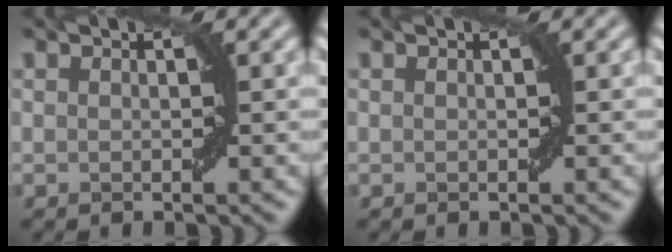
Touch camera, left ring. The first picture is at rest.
{"total": 0.0}